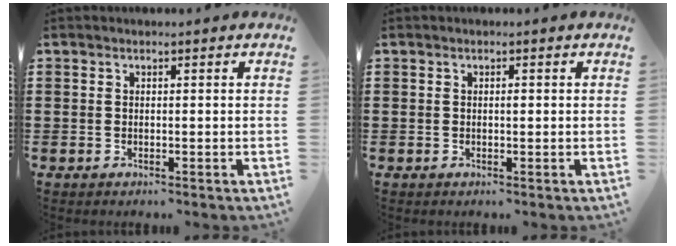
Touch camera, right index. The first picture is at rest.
{"total": 0.6, "force": [0.0, 0.2, 0.6], "torque": [-0.013, -0.003, 0.001]}